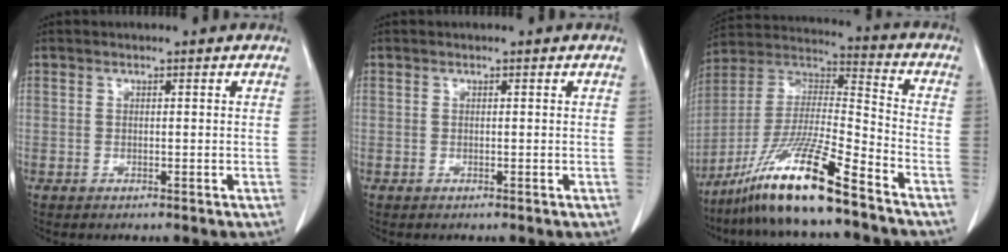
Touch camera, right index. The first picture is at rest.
{"total": 0.0}
{"total": 16.2, "force": [-11.3, 0.2, 11.6], "torque": [-0.232, -0.015, -0.210]}